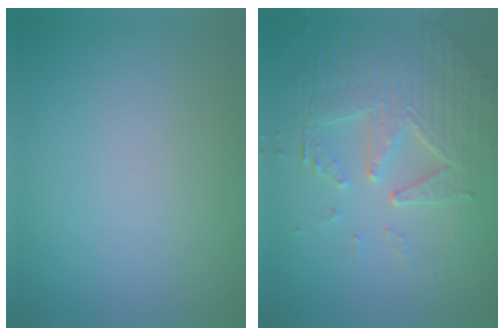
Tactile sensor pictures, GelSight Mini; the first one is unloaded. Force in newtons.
{"total": 6.7, "press": 5.1, "slide": 4.4}